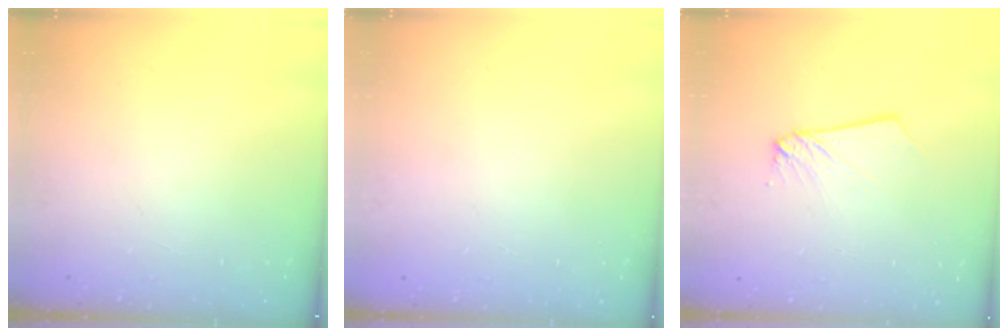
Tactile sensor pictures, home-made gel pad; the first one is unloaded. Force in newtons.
{"total": 0.0}
{"total": 2.5, "press": 2.5, "slide": 0.1}